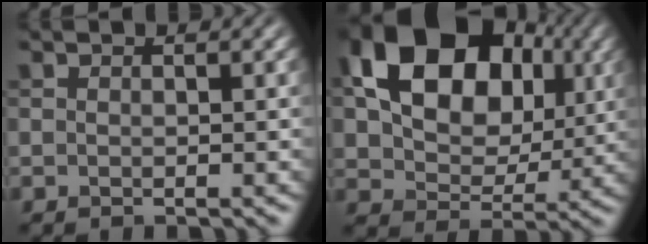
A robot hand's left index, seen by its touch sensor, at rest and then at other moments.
{"total": 14.8, "force": [4.5, 10.1, 9.9], "torque": [-0.163, 0.019, 0.067]}